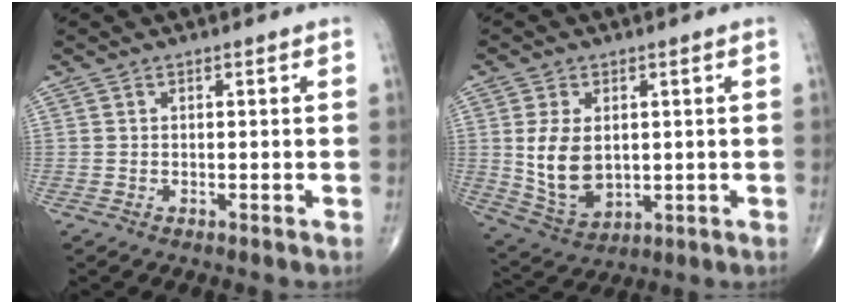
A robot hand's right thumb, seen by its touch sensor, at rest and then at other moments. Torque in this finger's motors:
{"motor_torque": [-0.23, 0.67, 0.84, 0.73, 0.09]}